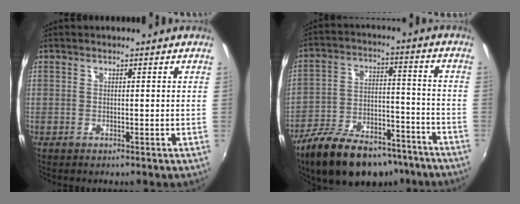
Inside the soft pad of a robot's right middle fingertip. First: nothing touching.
{"total": 21.6, "force": [-16.0, 9.3, 11.1], "torque": [-0.208, 0.002, -0.238]}